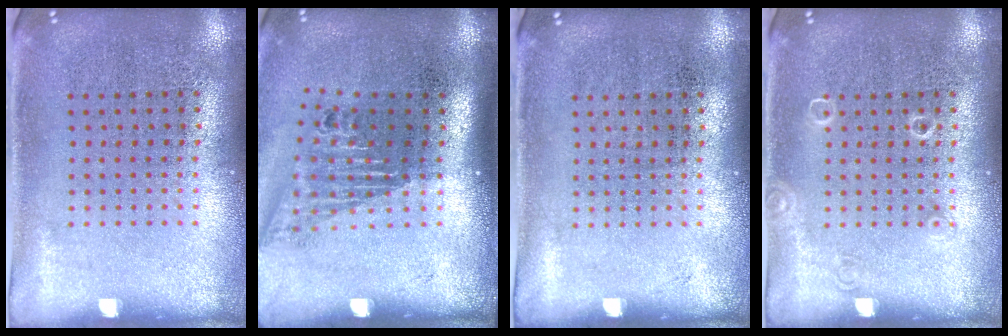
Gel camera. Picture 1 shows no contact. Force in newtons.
{"total": 1.6, "press": 1.2, "slide": 1.1}
{"total": 0.0}
{"total": 0.9, "press": 0.9, "slide": 0.1}